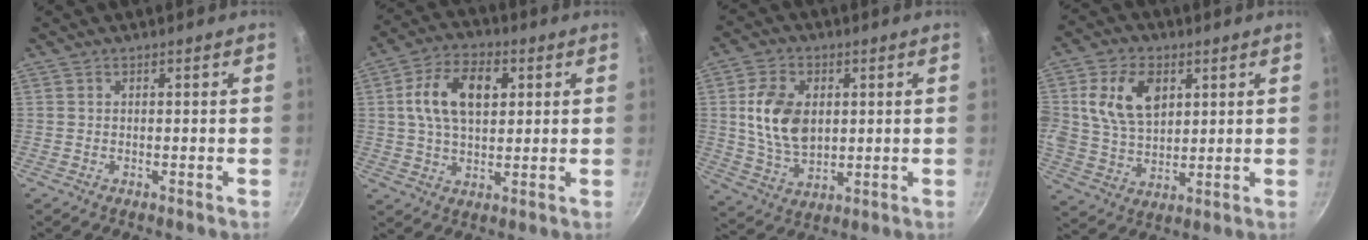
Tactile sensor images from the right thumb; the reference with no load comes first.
{"total": 12.6, "force": [2.9, 7.7, 9.5], "torque": [-0.151, 0.010, 0.042]}
{"total": 12.4, "force": [1.8, 8.3, 8.9], "torque": [-0.150, -0.010, 0.041]}
{"total": 13.1, "force": [3.8, 8.8, 8.9], "torque": [-0.147, -0.009, 0.072]}